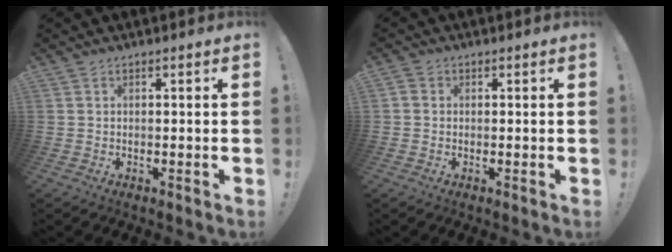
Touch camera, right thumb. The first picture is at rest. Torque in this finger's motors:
{"motor_torque": [0.07, -0.38, -0.16, 0.07, -0.13]}